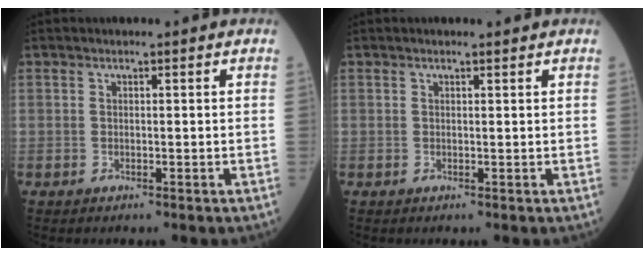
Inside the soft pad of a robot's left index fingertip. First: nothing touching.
{"total": 0.8, "force": [0.7, 0.0, 0.3], "torque": [-0.006, 0.002, 0.010]}